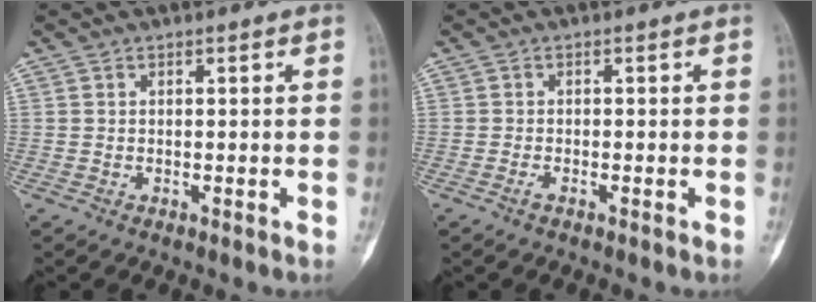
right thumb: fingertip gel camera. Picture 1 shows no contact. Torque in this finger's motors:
{"motor_torque": [-0.59, -0.32, -0.18, 0.35, -0.07]}